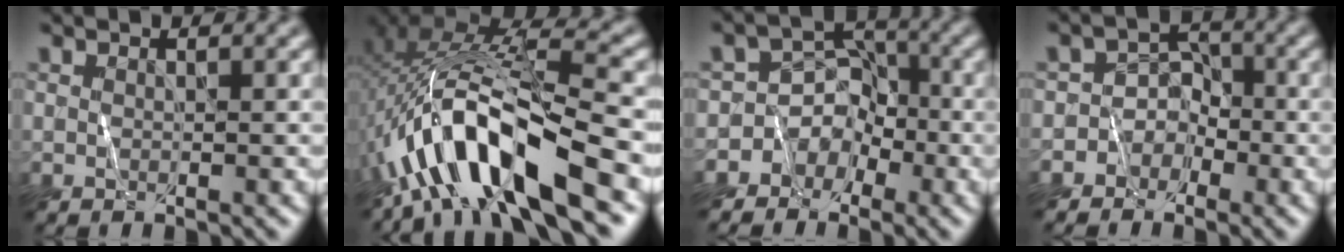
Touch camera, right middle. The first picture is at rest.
{"total": 11.6, "force": [-5.2, 3.2, 9.9], "torque": [-0.196, 0.014, -0.091]}
{"total": 5.1, "force": [-3.3, 3.9, 0.2], "torque": [0.038, 0.015, -0.073]}
{"total": 2.8, "force": [-2.0, 2.0, -0.2], "torque": [0.038, 0.015, -0.049]}